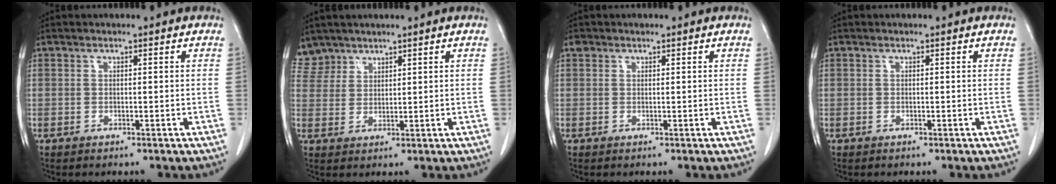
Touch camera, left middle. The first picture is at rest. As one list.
[{"total": 4.6, "force": [3.9, 2.3, -0.5], "torque": [0.015, 0.008, 0.084]}, {"total": 0.8, "force": [0.6, 0.6, 0.1], "torque": [0.000, 0.007, 0.008]}, {"total": 0.0}]